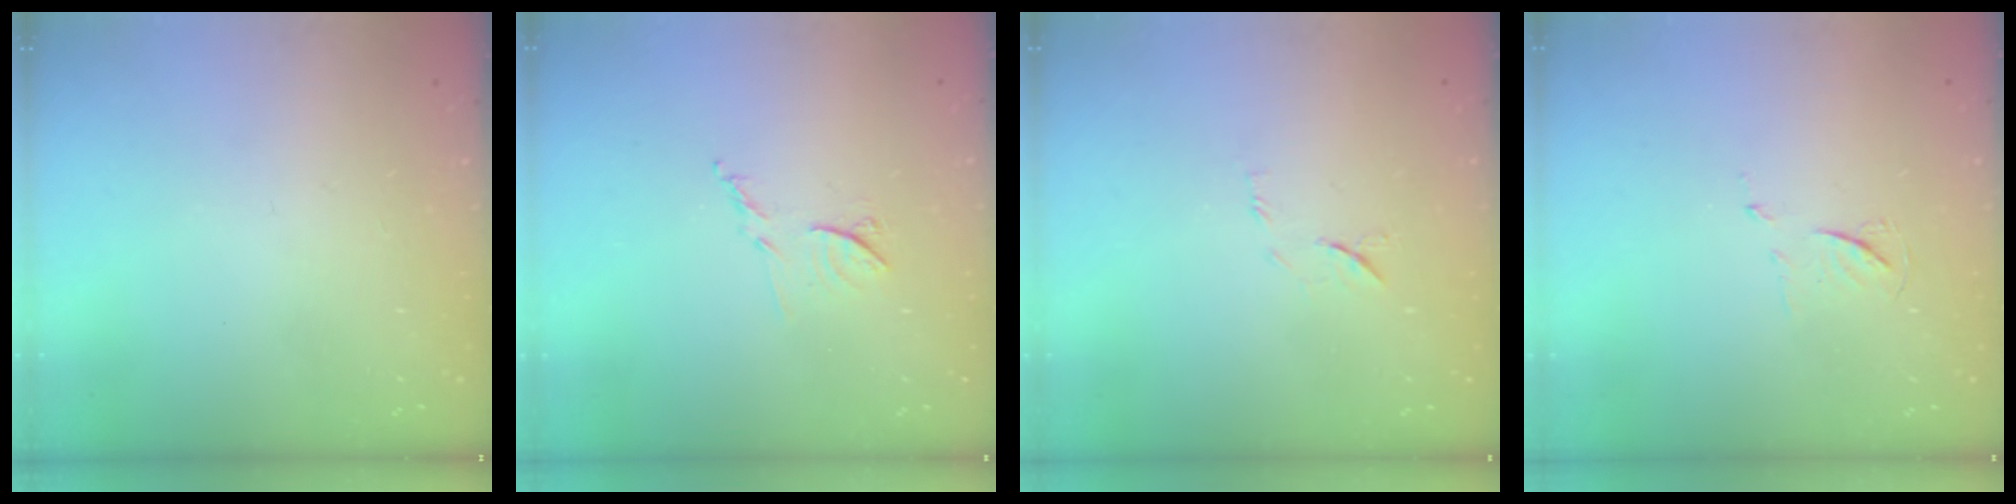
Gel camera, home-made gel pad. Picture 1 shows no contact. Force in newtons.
{"total": 7.7, "press": 7.7, "slide": 0.5}
{"total": 6.8, "press": 6.7, "slide": 0.8}
{"total": 5.6, "press": 5.6, "slide": 0.8}